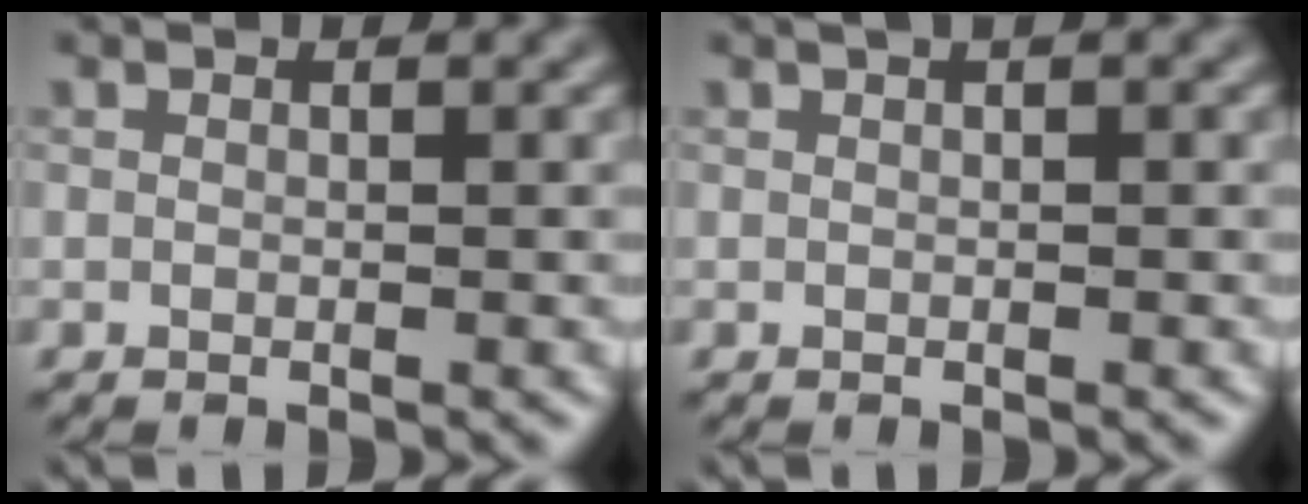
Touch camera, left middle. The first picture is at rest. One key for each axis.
{"total": 0.9, "fx": 0.5, "fy": 0.2, "fz": 0.8, "tx": -0.013, "ty": 0.005, "tz": 0.009}